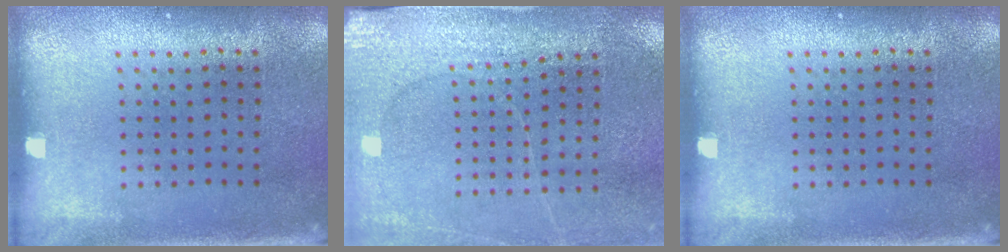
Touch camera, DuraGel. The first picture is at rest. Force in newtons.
{"total": 3.0, "press": 3.0, "slide": 0.1}
{"total": 0.0}